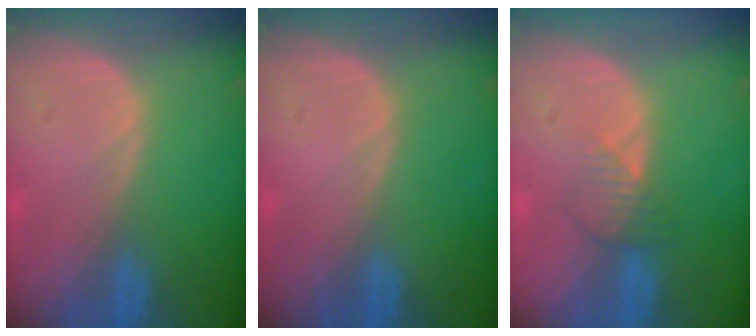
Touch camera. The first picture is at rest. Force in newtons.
{"total": 0.0}
{"total": 2.7, "press": 2.7, "slide": 0.3}